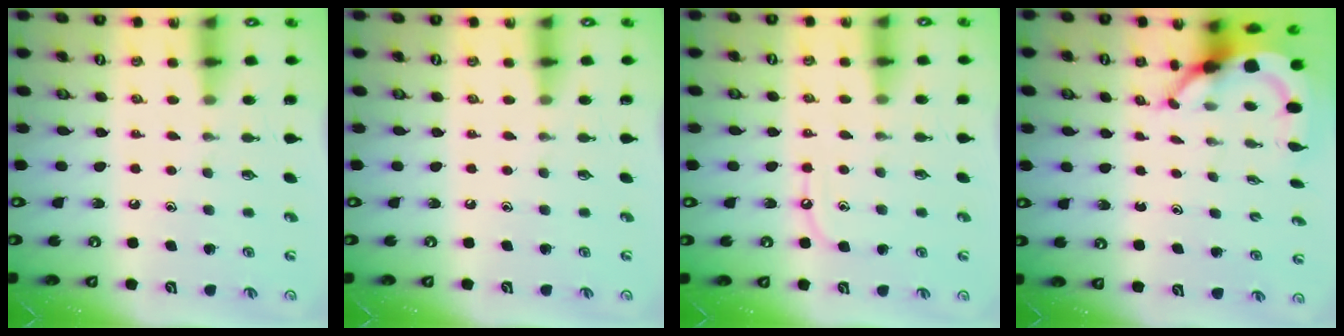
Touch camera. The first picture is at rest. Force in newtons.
{"total": 0.0}
{"total": 6.3, "press": 6.2, "slide": 0.7}
{"total": 5.4, "press": 5.3, "slide": 0.7}